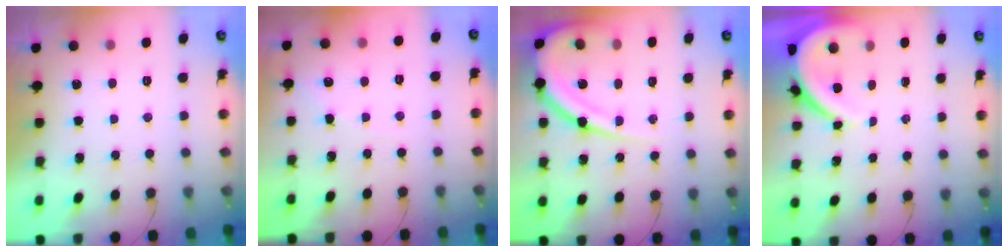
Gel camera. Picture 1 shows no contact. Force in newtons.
{"total": 3.6, "press": 3.6, "slide": 0.5}
{"total": 15.5, "press": 15.4, "slide": 1.2}
{"total": 7.4, "press": 7.4, "slide": 1.0}